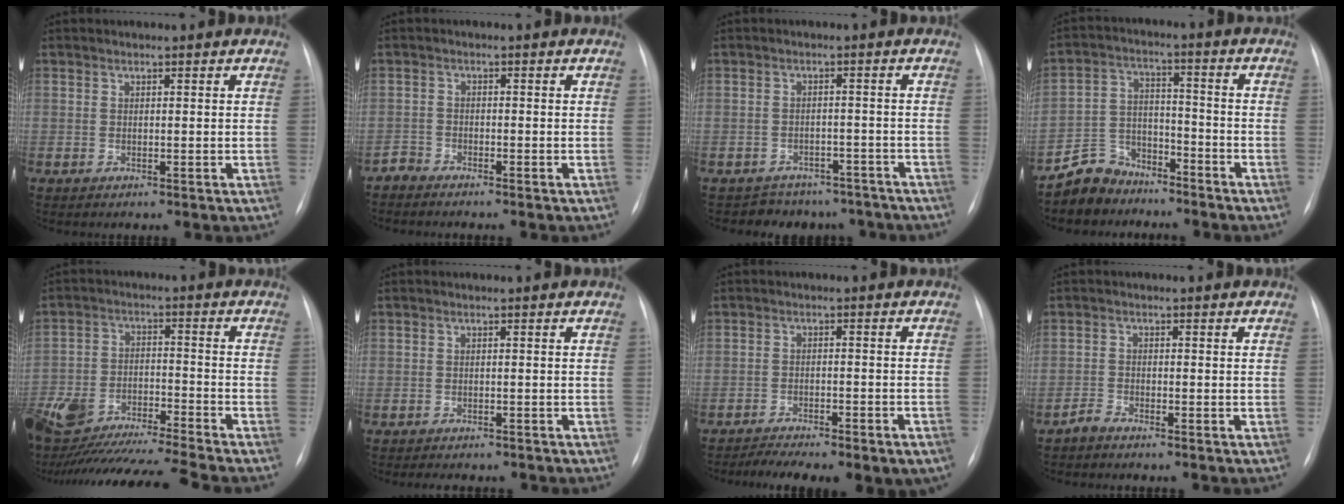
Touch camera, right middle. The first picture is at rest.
{"total": 1.8, "force": [-1.8, 0.1, -0.3], "torque": [0.006, -0.007, -0.035]}
{"total": 8.1, "force": [-6.9, 4.2, -0.1], "torque": [0.005, 0.023, -0.077]}
{"total": 7.5, "force": [-6.3, 4.1, -0.1], "torque": [0.002, 0.020, -0.118]}
{"total": 23.7, "force": [-21.0, 1.4, 10.8], "torque": [-0.240, -0.036, -0.343]}
{"total": 5.1, "force": [-4.3, 2.0, 1.8], "torque": [-0.028, -0.005, -0.047]}
{"total": 10.6, "force": [-8.0, 2.3, 6.6], "torque": [-0.096, 0.005, -0.112]}
{"total": 1.6, "force": [-1.5, 0.2, 0.3], "torque": [-0.014, -0.004, -0.028]}